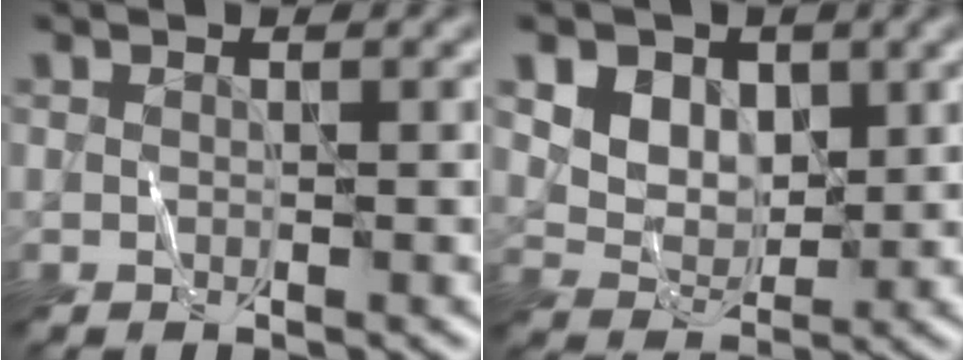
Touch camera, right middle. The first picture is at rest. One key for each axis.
{"total": 7.4, "fx": 3.6, "fy": 5.4, "fz": 3.5, "tx": -0.074, "ty": 0.008, "tz": 0.062}